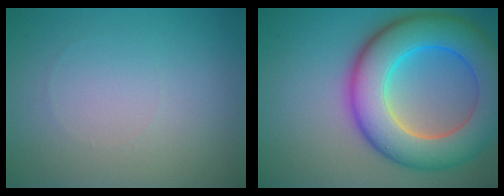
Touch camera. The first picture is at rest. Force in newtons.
{"total": 11.3, "press": 11.3, "slide": 0.3}